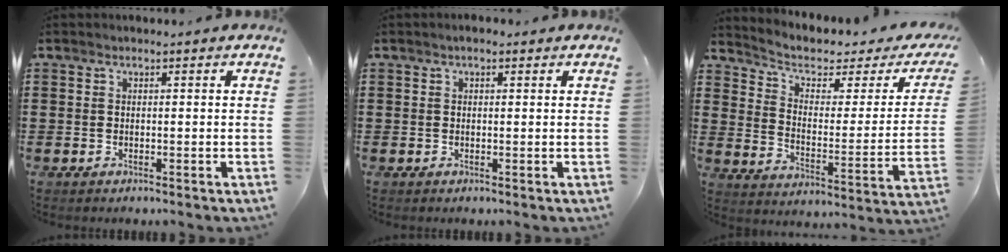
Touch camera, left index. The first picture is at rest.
{"total": 0.7, "force": [0.3, 0.4, 0.6], "torque": [-0.011, 0.006, 0.004]}
{"total": 3.5, "force": [2.0, 1.5, 2.4], "torque": [-0.063, -0.017, 0.026]}